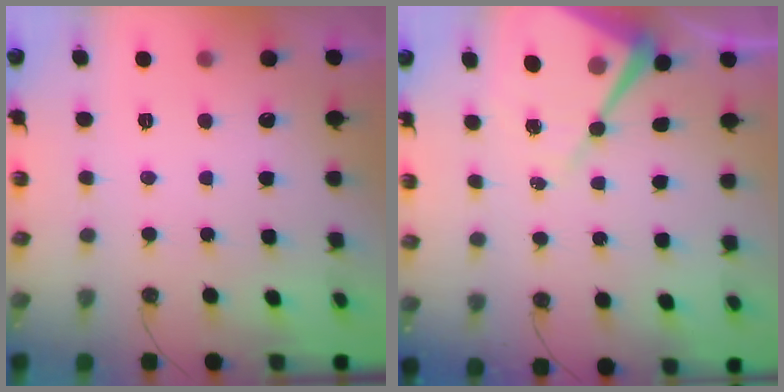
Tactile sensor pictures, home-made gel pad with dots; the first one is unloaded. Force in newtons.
{"total": 11.7, "press": 11.6, "slide": 1.1}